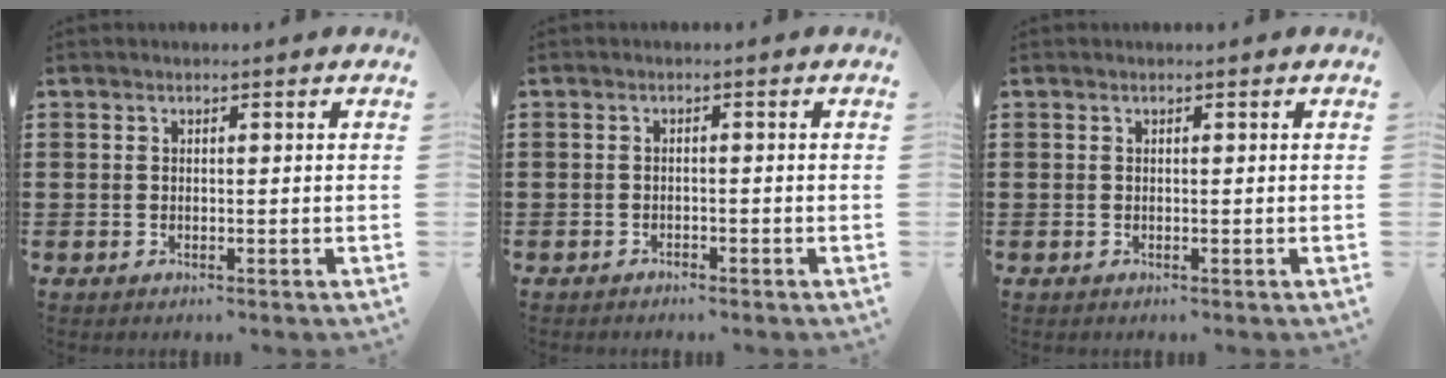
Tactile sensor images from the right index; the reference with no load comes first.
{"total": 1.1, "force": [-1.1, 0.1, -0.1], "torque": [-0.002, 0.001, -0.025]}
{"total": 0.0}